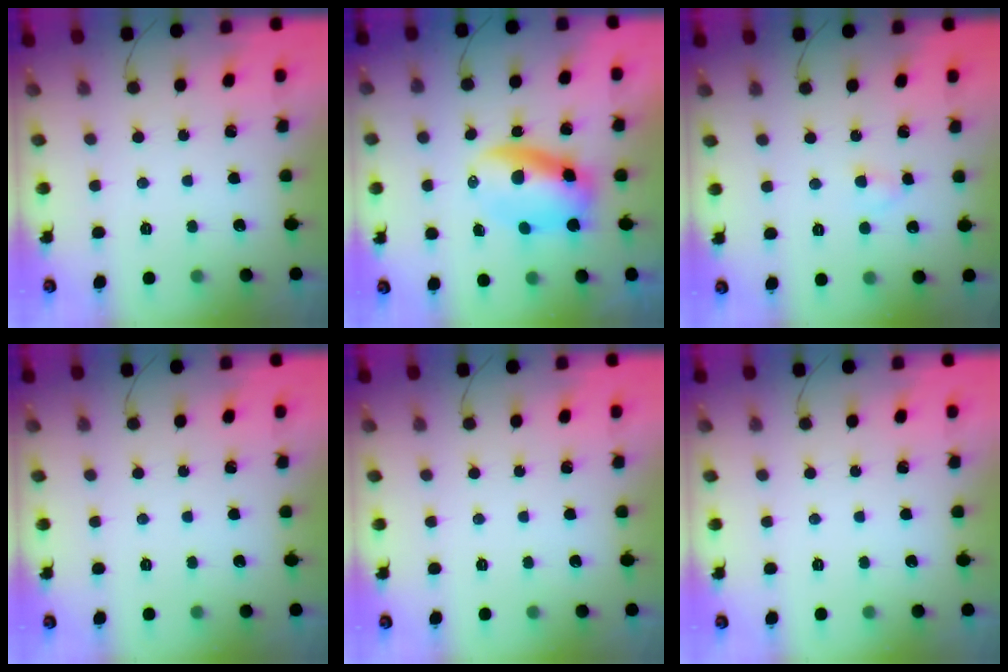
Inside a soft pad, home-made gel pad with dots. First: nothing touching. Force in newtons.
{"total": 8.0, "press": 7.7, "slide": 2.2}
{"total": 2.0, "press": 1.7, "slide": 1.0}
{"total": 0.0}
{"total": 0.0}
{"total": 0.0}